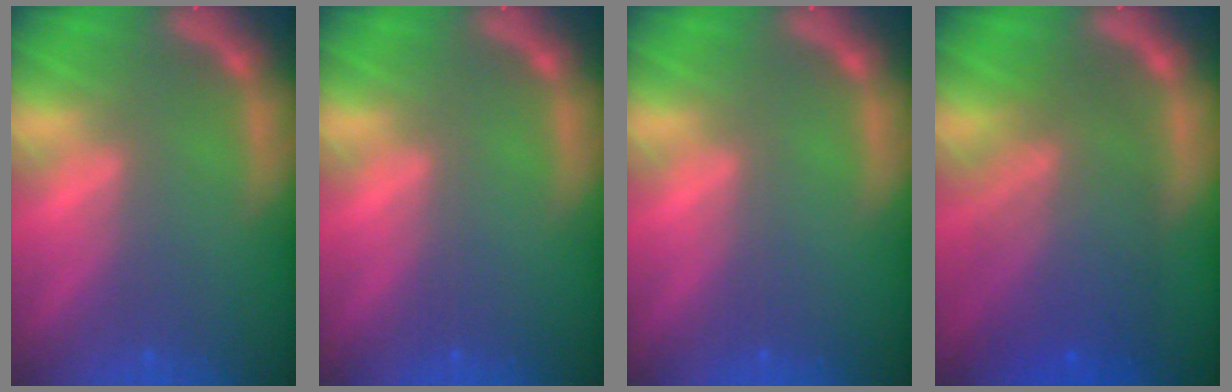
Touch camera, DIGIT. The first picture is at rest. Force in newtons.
{"total": 0.0}
{"total": 0.0}
{"total": 8.6}